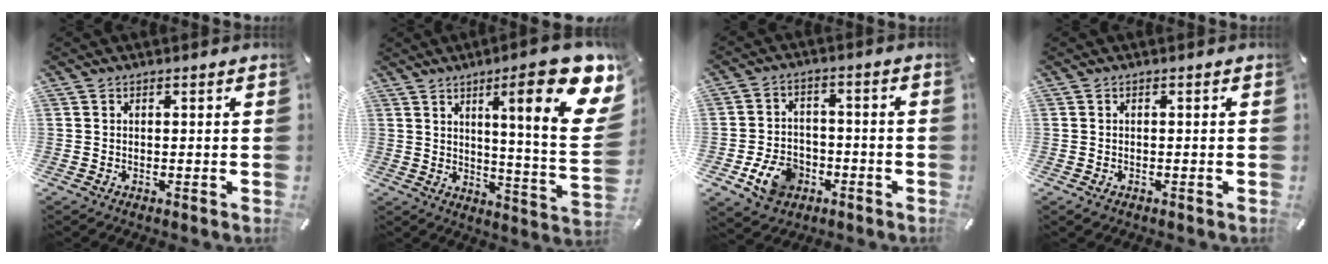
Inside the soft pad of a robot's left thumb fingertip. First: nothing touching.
{"total": 21.8, "force": [9.7, 4.0, 19.1], "torque": [-0.280, -0.061, 0.135]}
{"total": 9.9, "force": [-4.2, 7.4, 5.0], "torque": [-0.100, 0.026, -0.075]}
{"total": 0.9, "force": [-0.5, 0.7, 0.4], "torque": [-0.006, 0.002, -0.011]}